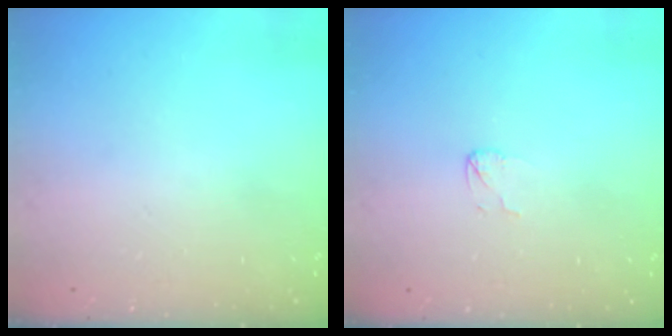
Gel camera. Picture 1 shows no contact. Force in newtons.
{"total": 2.9, "press": 2.9, "slide": 0.2}